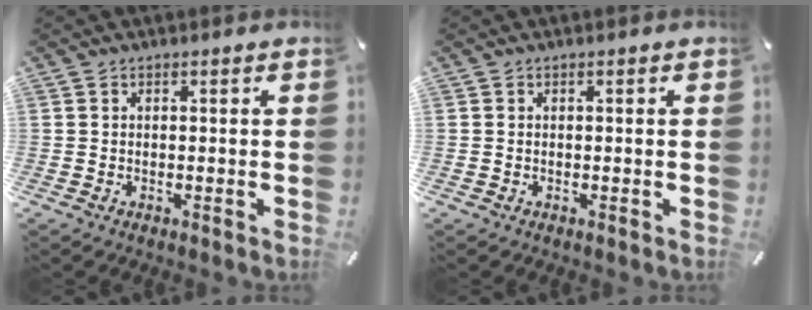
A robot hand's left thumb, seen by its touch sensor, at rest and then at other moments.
{"total": 0.0}